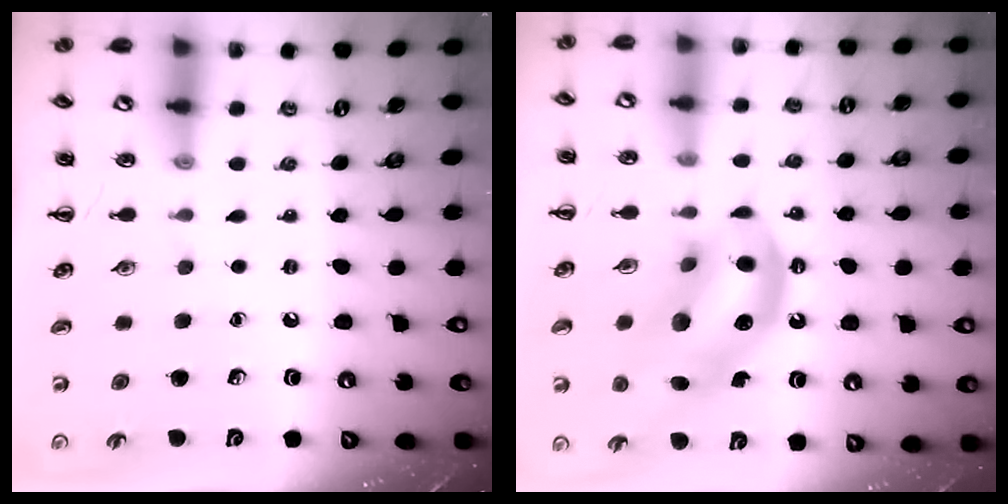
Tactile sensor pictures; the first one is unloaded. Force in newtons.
{"total": 14.7, "press": 14.1, "slide": 4.0}